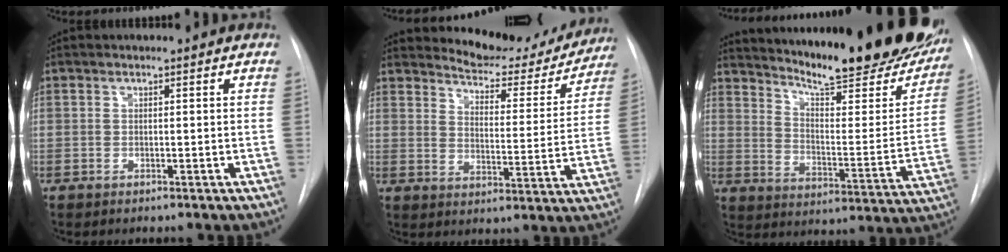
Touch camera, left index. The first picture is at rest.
{"total": 15.4, "force": [14.6, 3.7, 3.1], "torque": [-0.028, -0.033, 0.179]}
{"total": 28.9, "force": [24.4, 4.7, 14.8], "torque": [-0.217, -0.079, 0.312]}